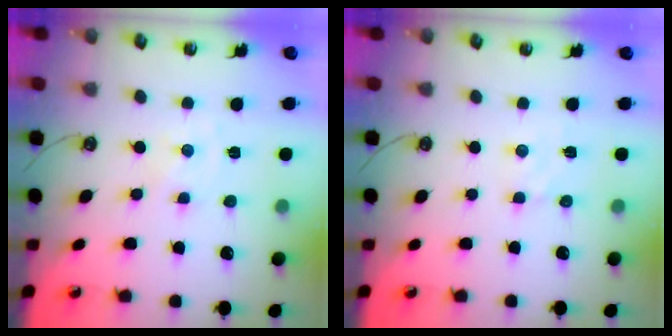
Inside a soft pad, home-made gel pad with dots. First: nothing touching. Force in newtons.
{"total": 3.4, "press": 3.3, "slide": 0.5}